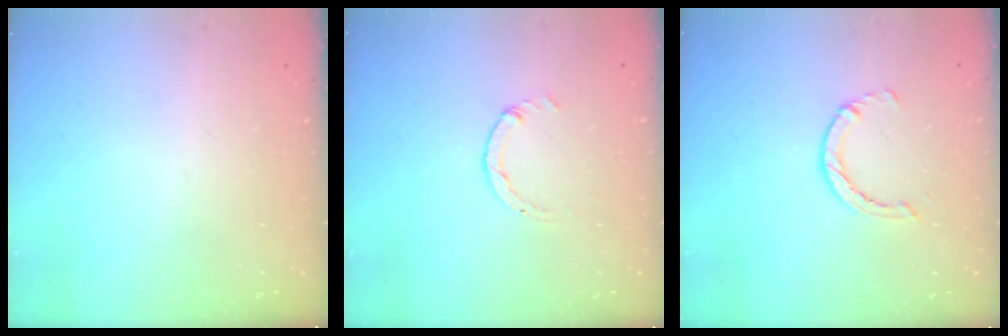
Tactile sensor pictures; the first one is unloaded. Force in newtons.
{"total": 1.1, "press": 1.1, "slide": 0.2}
{"total": 2.4, "press": 2.4, "slide": 0.4}